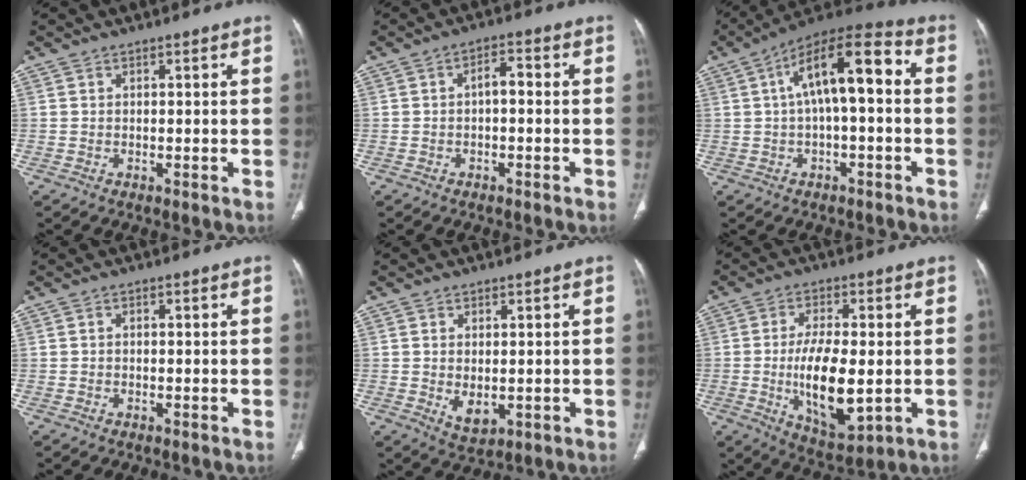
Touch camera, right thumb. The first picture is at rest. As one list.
[{"total": 3.0, "force": [-0.4, 1.5, 2.6], "torque": [-0.031, 0.015, -0.012]}, {"total": 13.4, "force": [1.4, 5.0, 12.4], "torque": [-0.199, 0.043, 0.015]}, {"total": 0.0}, {"total": 4.4, "force": [-0.4, 2.6, 3.5], "torque": [-0.056, -0.010, 0.006]}, {"total": 13.6, "force": [-1.6, 5.7, 12.3], "torque": [-0.207, -0.017, -0.017]}]